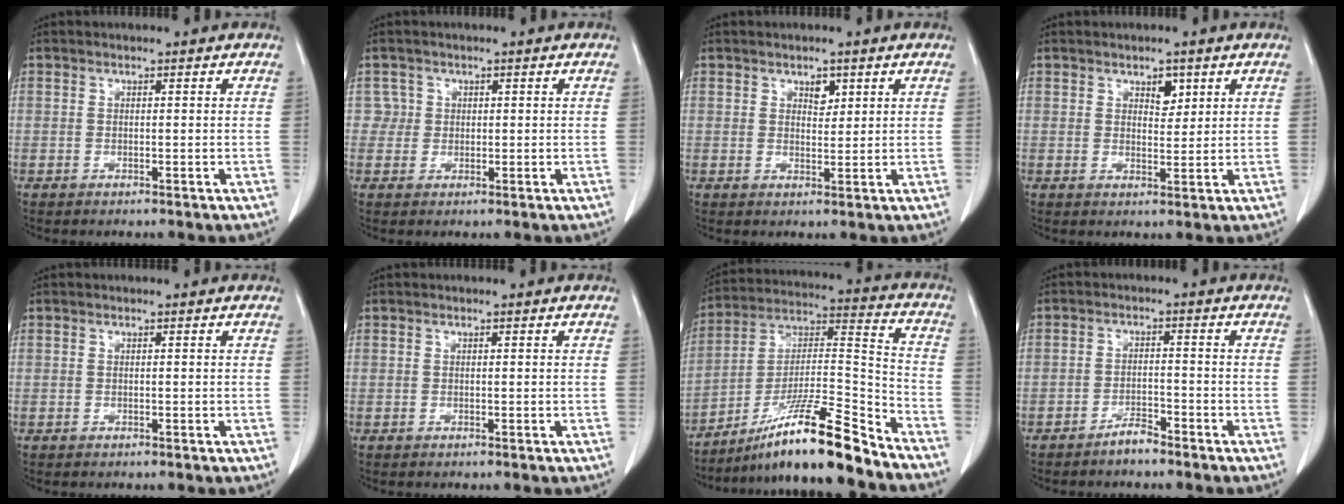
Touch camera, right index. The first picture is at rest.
{"total": 2.1, "force": [0.5, 2.0, -0.4], "torque": [0.024, 0.003, 0.003]}
{"total": 2.2, "force": [1.2, 1.2, 1.3], "torque": [-0.015, -0.003, 0.022]}
{"total": 2.7, "force": [1.5, 1.5, 1.6], "torque": [-0.020, -0.003, 0.025]}
{"total": 0.0}
{"total": 0.0}
{"total": 17.1, "force": [-13.2, -0.4, 10.8], "torque": [-0.199, 0.002, -0.230]}
{"total": 2.8, "force": [-2.5, 0.7, 1.1], "torque": [-0.022, 0.001, -0.044]}